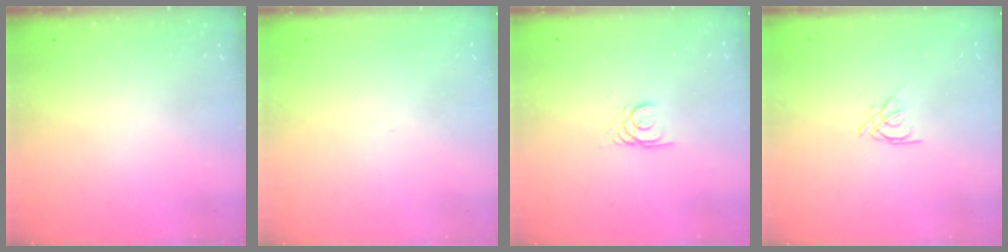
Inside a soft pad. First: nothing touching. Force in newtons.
{"total": 0.0}
{"total": 2.2, "press": 2.2, "slide": 0.1}
{"total": 3.3, "press": 3.3, "slide": 0.5}